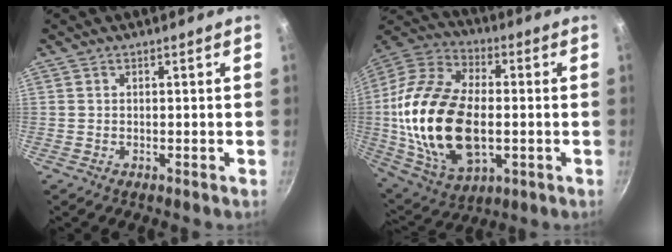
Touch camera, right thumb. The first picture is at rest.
{"total": 25.6, "force": [-1.6, 15.1, 20.6], "torque": [-0.403, 0.015, -0.026]}